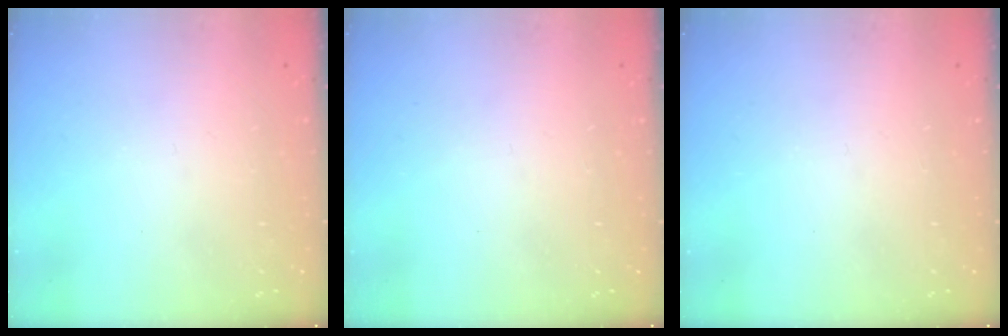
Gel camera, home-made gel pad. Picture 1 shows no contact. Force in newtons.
{"total": 0.0}
{"total": 0.0}